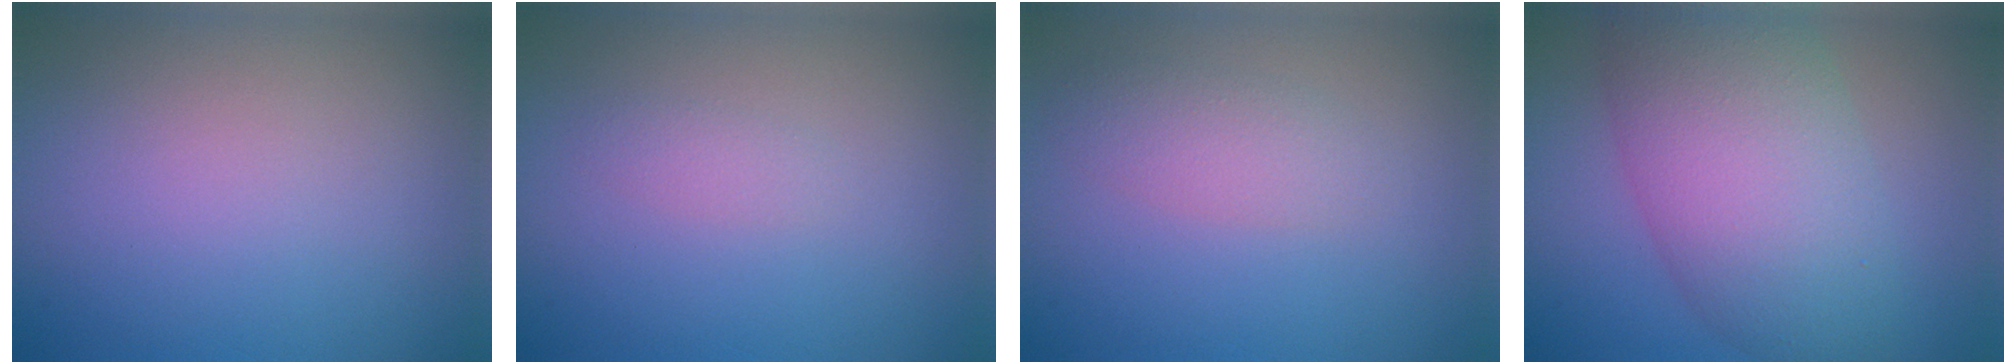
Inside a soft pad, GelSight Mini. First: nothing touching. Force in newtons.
{"total": 0.9, "press": 0.9, "slide": 0.0}
{"total": 2.3, "press": 2.3, "slide": 0.1}
{"total": 9.6, "press": 9.6, "slide": 0.2}